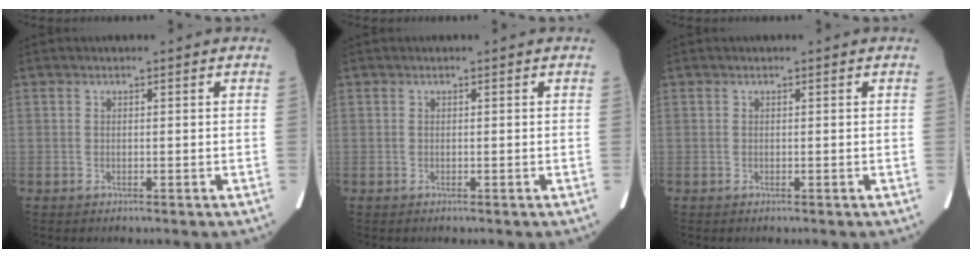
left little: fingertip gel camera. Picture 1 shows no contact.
{"total": 0.0}
{"total": 0.0}